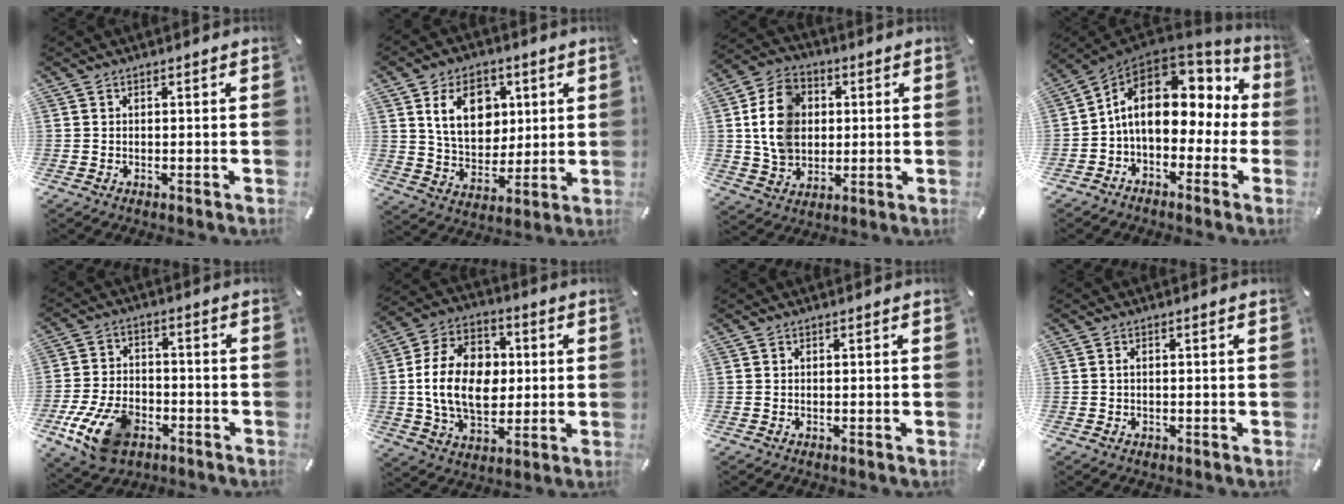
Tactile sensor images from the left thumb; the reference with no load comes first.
{"total": 13.3, "force": [4.4, 10.2, 7.3], "torque": [-0.112, 0.001, 0.083]}
{"total": 12.9, "force": [1.8, 10.8, 6.9], "torque": [-0.143, 0.011, 0.033]}
{"total": 14.1, "force": [2.0, 9.6, 10.0], "torque": [-0.181, 0.001, 0.037]}
{"total": 13.3, "force": [-6.4, 8.3, 8.3], "torque": [-0.162, 0.029, -0.112]}
{"total": 17.2, "force": [0.0, 12.5, 11.8], "torque": [-0.232, 0.020, -0.001]}
{"total": 0.0}
{"total": 1.1, "force": [-0.2, 0.7, 0.9], "torque": [-0.018, 0.004, -0.005]}